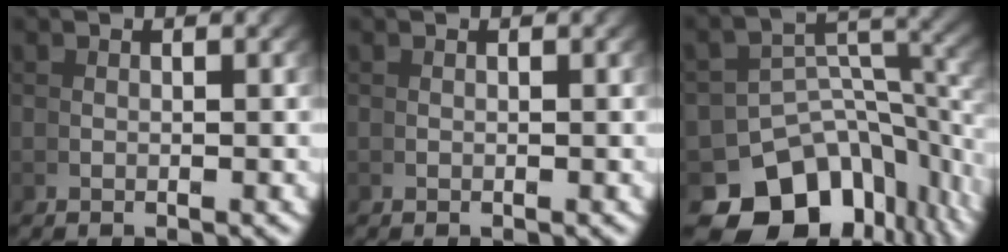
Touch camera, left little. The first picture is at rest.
{"total": 0.0}
{"total": 12.4, "force": [-6.0, 8.1, 7.3], "torque": [-0.116, -0.048, -0.077]}